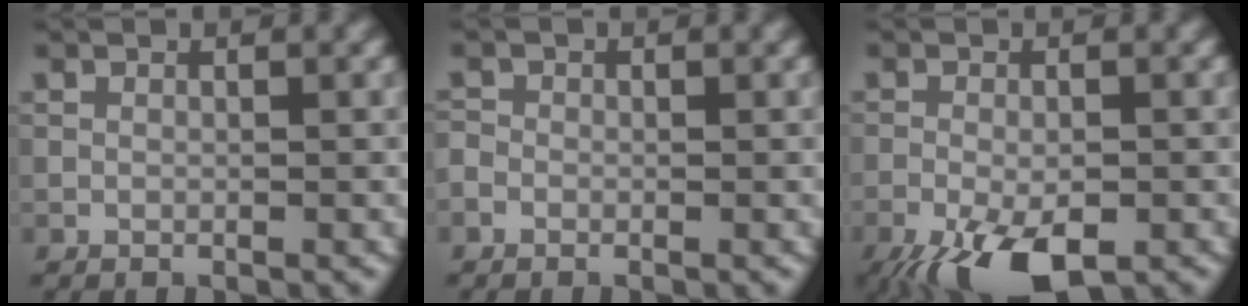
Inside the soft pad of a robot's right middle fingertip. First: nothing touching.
{"total": 0.9, "force": [-0.4, 0.8, 0.2], "torque": [-0.006, -0.003, -0.010]}
{"total": 8.0, "force": [-4.7, 3.0, 5.8], "torque": [-0.106, -0.018, -0.079]}